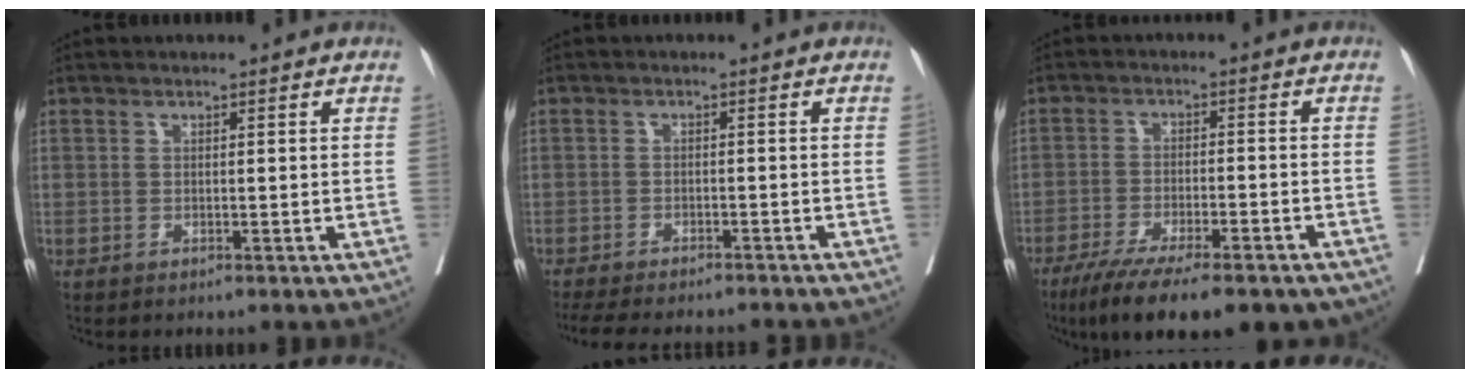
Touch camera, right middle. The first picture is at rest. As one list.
[{"total": 14.6, "force": [-13.2, 2.8, 5.7], "torque": [-0.118, -0.018, -0.175]}, {"total": 17.2, "force": [-12.8, 4.2, 10.7], "torque": [-0.150, -0.021, -0.191]}]